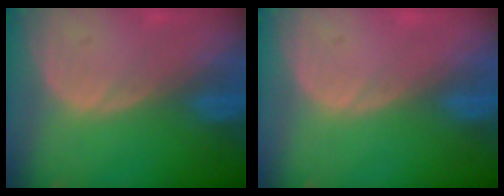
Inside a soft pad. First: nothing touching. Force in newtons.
{"total": 0.0}